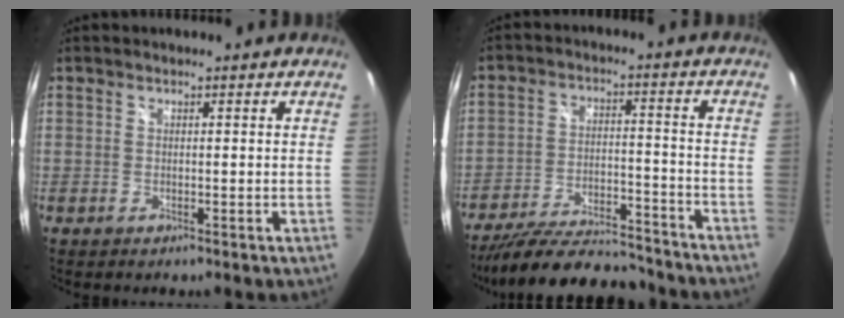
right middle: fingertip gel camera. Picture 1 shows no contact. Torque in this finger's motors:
{"motor_torque": [1.08, -1.05, 0.25, 0.11]}